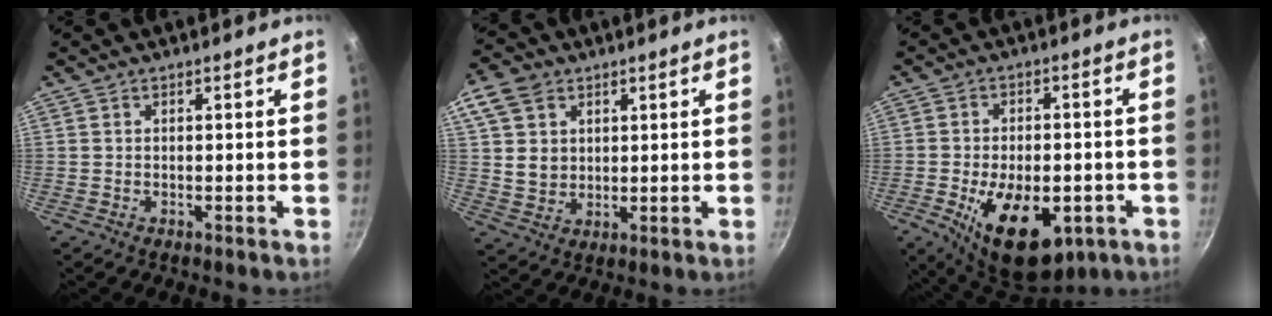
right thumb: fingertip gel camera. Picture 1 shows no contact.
{"total": 9.1, "force": [3.7, 7.0, 4.4], "torque": [-0.054, -0.014, 0.068]}
{"total": 17.2, "force": [-6.1, 9.4, 13.1], "torque": [-0.182, 0.005, -0.079]}